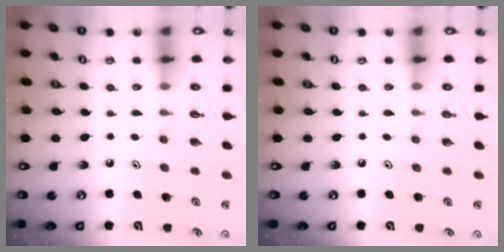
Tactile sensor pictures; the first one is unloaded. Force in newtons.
{"total": 0.0}